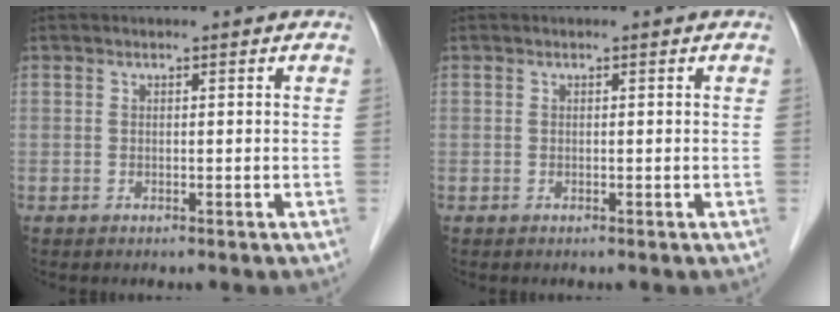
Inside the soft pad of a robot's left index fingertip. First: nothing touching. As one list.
[{"total": 0.0}]